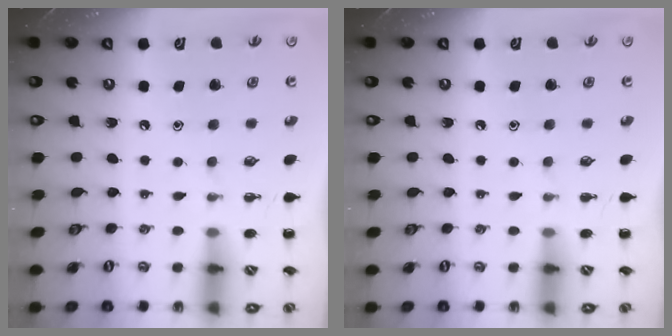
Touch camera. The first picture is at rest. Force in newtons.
{"total": 0.0}